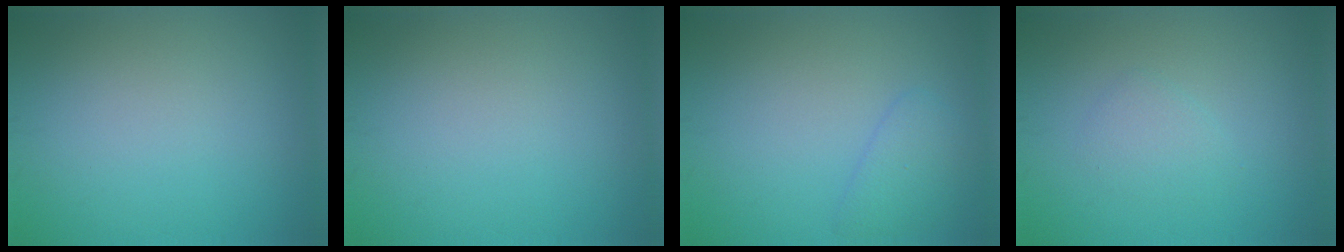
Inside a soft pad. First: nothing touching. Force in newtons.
{"total": 0.0}
{"total": 1.8, "press": 1.8, "slide": 0.2}
{"total": 1.4, "press": 1.4, "slide": 0.1}